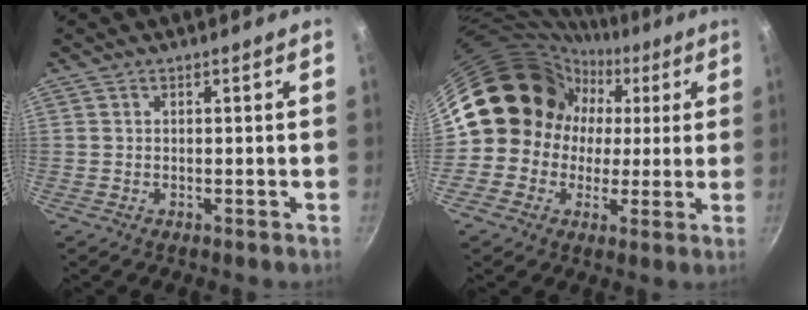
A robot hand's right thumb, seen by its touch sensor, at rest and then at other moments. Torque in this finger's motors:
{"motor_torque": [1.70, 3.31, 0.92, -0.89, 0.59]}